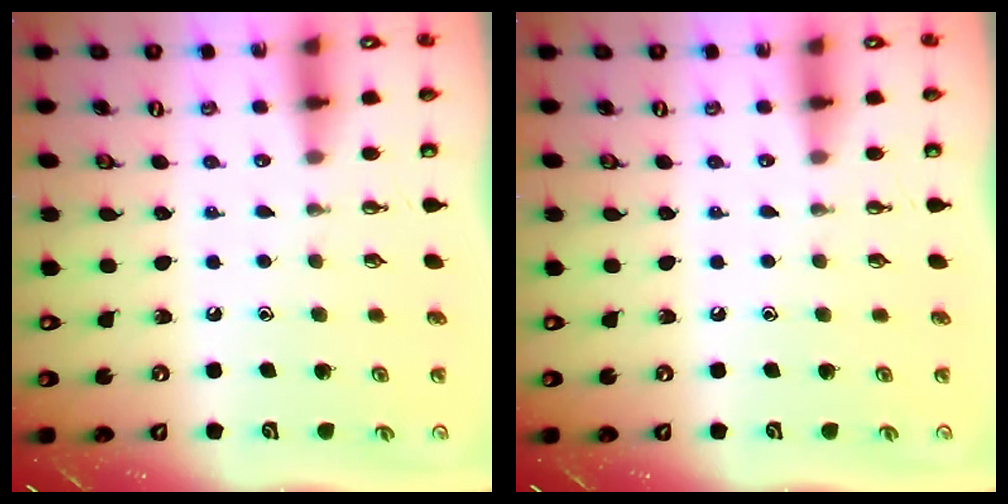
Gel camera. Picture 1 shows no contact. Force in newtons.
{"total": 0.0}